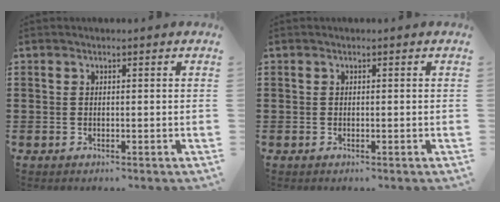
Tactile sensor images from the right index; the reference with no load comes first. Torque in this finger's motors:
{"motor_torque": [-0.02, -0.02, 0.00, -0.01]}